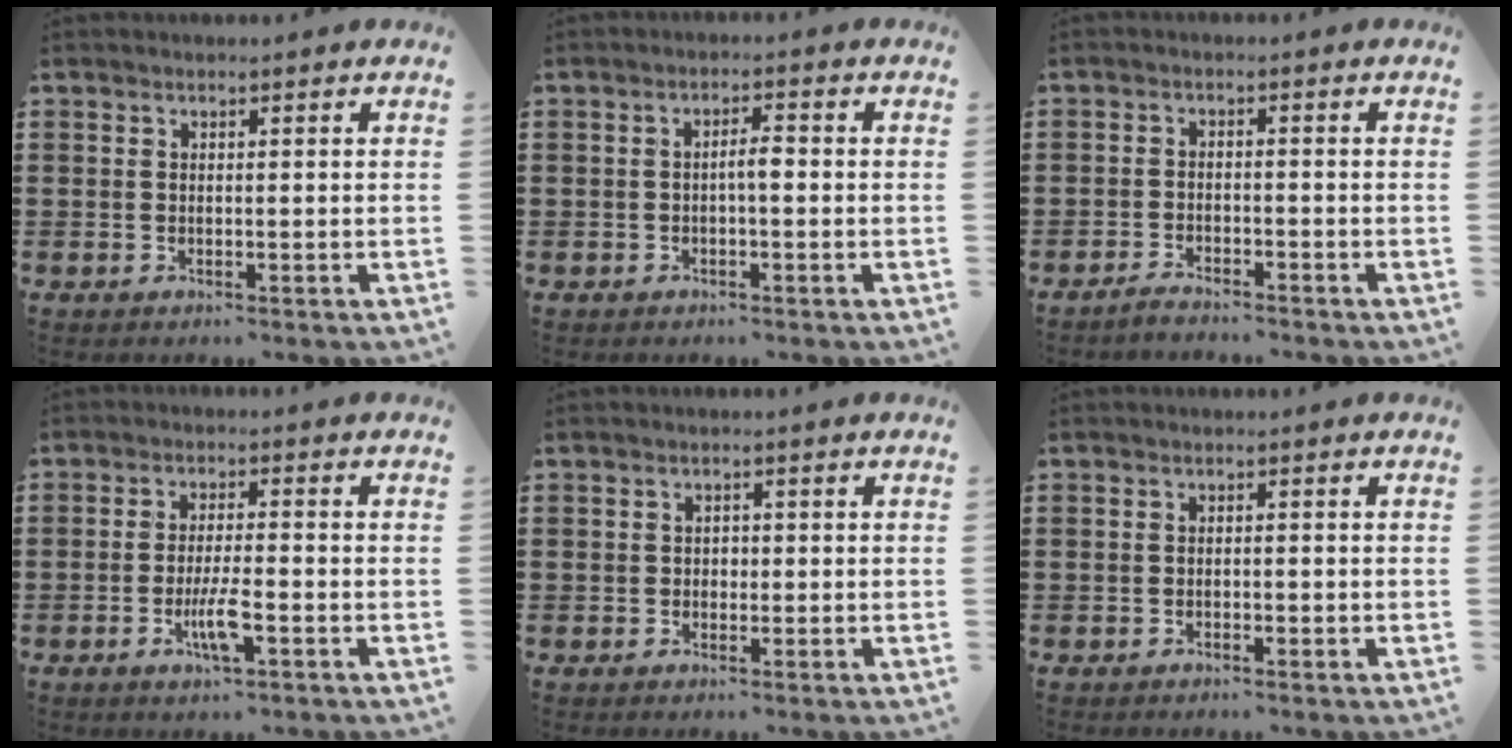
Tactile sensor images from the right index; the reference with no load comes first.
{"total": 2.4, "force": [-0.4, 0.6, 2.3], "torque": [-0.042, 0.004, -0.008]}
{"total": 2.0, "force": [-2.0, 0.0, 0.2], "torque": [-0.007, 0.003, -0.039]}
{"total": 5.0, "force": [-2.1, 0.8, 4.5], "torque": [-0.094, -0.009, -0.041]}
{"total": 0.9, "force": [-0.1, 0.7, 0.5], "torque": [-0.012, 0.002, -0.003]}
{"total": 0.7, "force": [-0.6, 0.2, 0.3], "torque": [-0.009, -0.002, -0.011]}